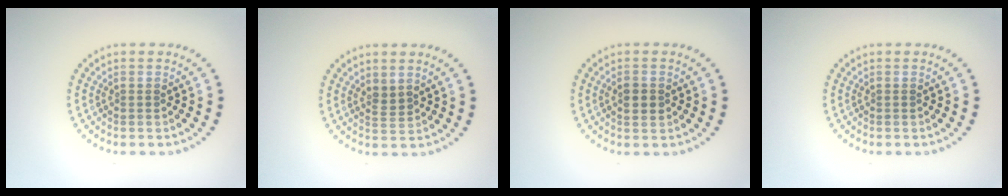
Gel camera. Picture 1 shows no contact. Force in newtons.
{"total": 1.2, "press": 1.0, "slide": 0.7}
{"total": 2.1, "press": 2.1, "slide": 0.0}
{"total": 0.0}